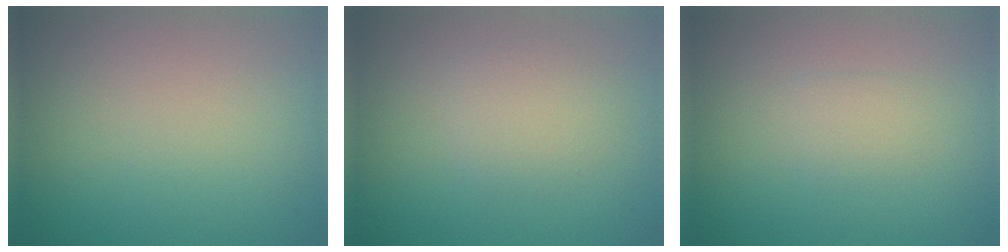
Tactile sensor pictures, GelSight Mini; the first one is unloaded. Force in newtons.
{"total": 2.0, "press": 2.0, "slide": 0.0}
{"total": 1.2, "press": 1.2, "slide": 0.3}